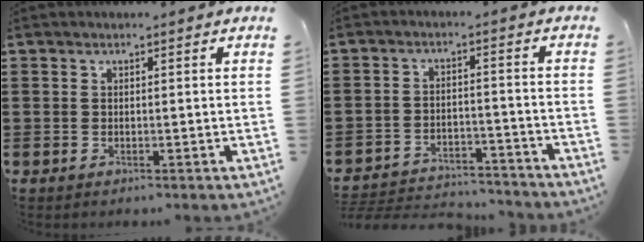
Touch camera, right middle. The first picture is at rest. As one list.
[{"total": 4.3, "force": [-4.2, 0.8, 0.4], "torque": [-0.017, 0.005, -0.092]}]